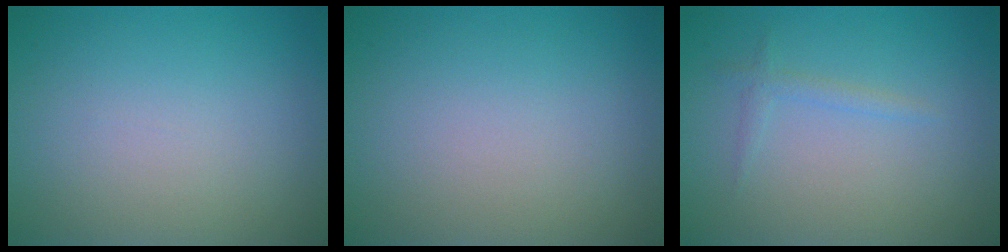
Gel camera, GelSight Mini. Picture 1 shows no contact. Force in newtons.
{"total": 0.0}
{"total": 1.0, "press": 1.0, "slide": 0.1}